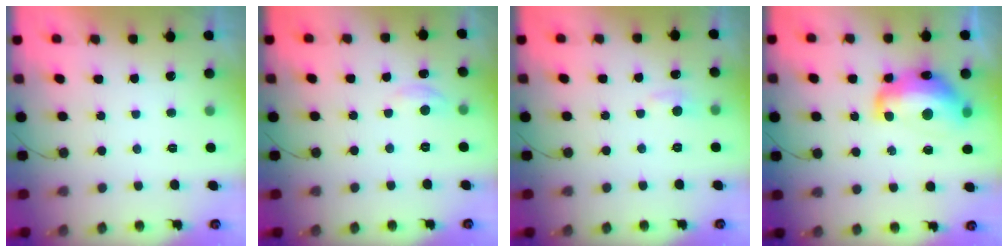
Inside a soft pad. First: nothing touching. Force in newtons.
{"total": 2.7, "press": 2.7, "slide": 0.3}
{"total": 4.8, "press": 4.7, "slide": 0.6}
{"total": 15.8, "press": 15.8, "slide": 1.2}